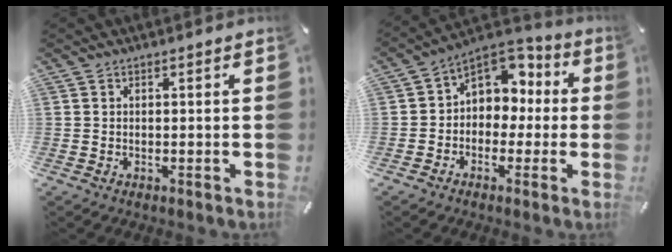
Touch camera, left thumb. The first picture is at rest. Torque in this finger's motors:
{"motor_torque": [0.66, 0.63, 0.72, 0.55, 0.11]}